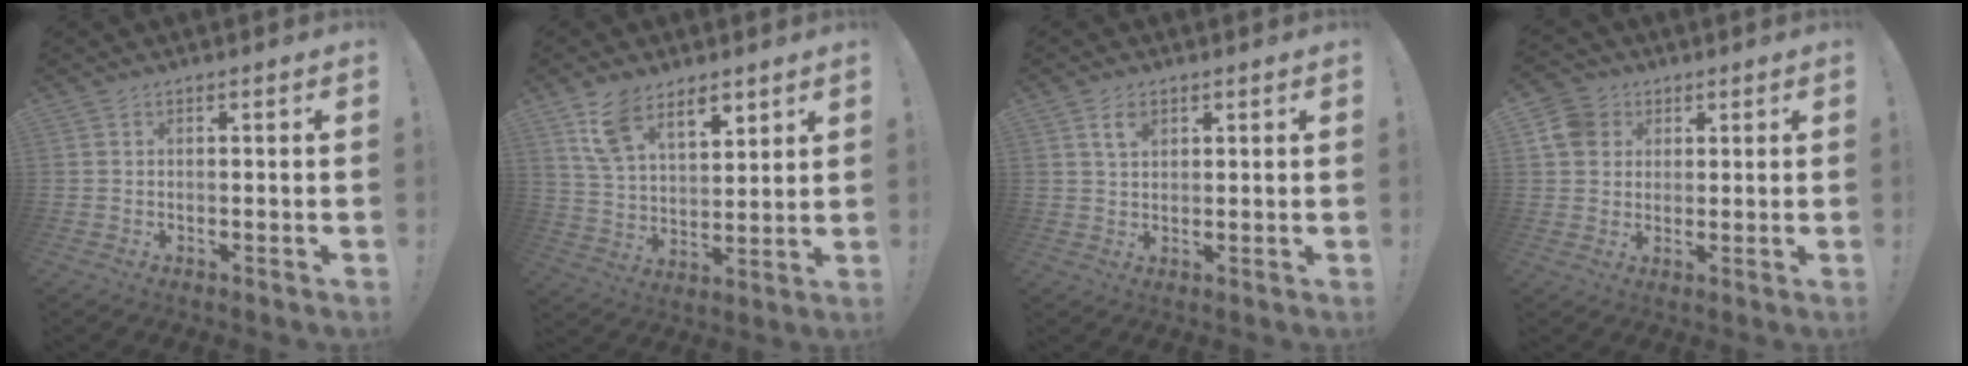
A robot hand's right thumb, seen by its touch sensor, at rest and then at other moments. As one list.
[{"total": 11.8, "force": [8.4, 5.9, 5.8], "torque": [-0.099, -0.046, 0.158]}, {"total": 4.4, "force": [2.2, 2.6, 2.7], "torque": [-0.036, -0.005, 0.037]}, {"total": 7.7, "force": [2.9, 6.7, 2.4], "torque": [-0.041, -0.009, 0.058]}]